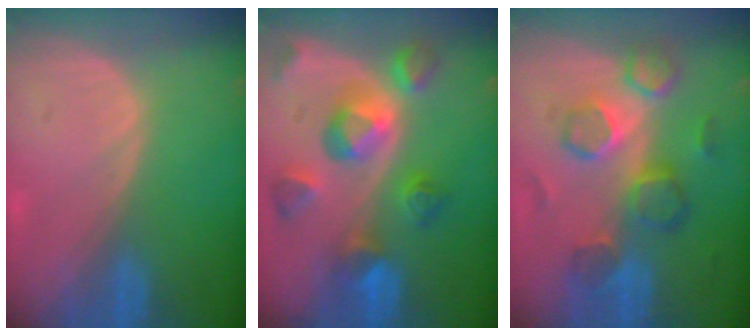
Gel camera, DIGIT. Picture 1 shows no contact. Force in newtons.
{"total": 10.2, "press": 9.0, "slide": 4.8}
{"total": 8.7, "press": 8.4, "slide": 2.2}